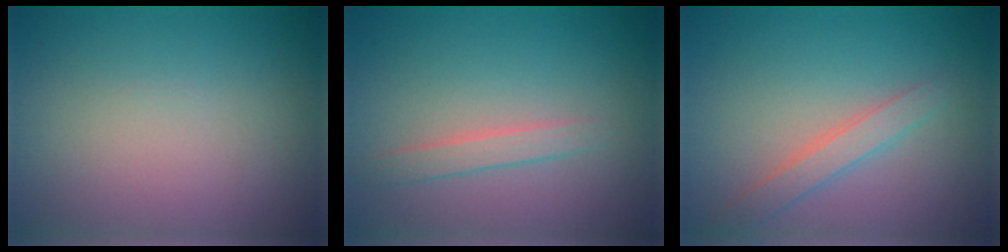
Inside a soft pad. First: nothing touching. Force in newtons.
{"total": 1.5, "press": 1.5, "slide": 0.0}
{"total": 2.0, "press": 2.0, "slide": 0.1}